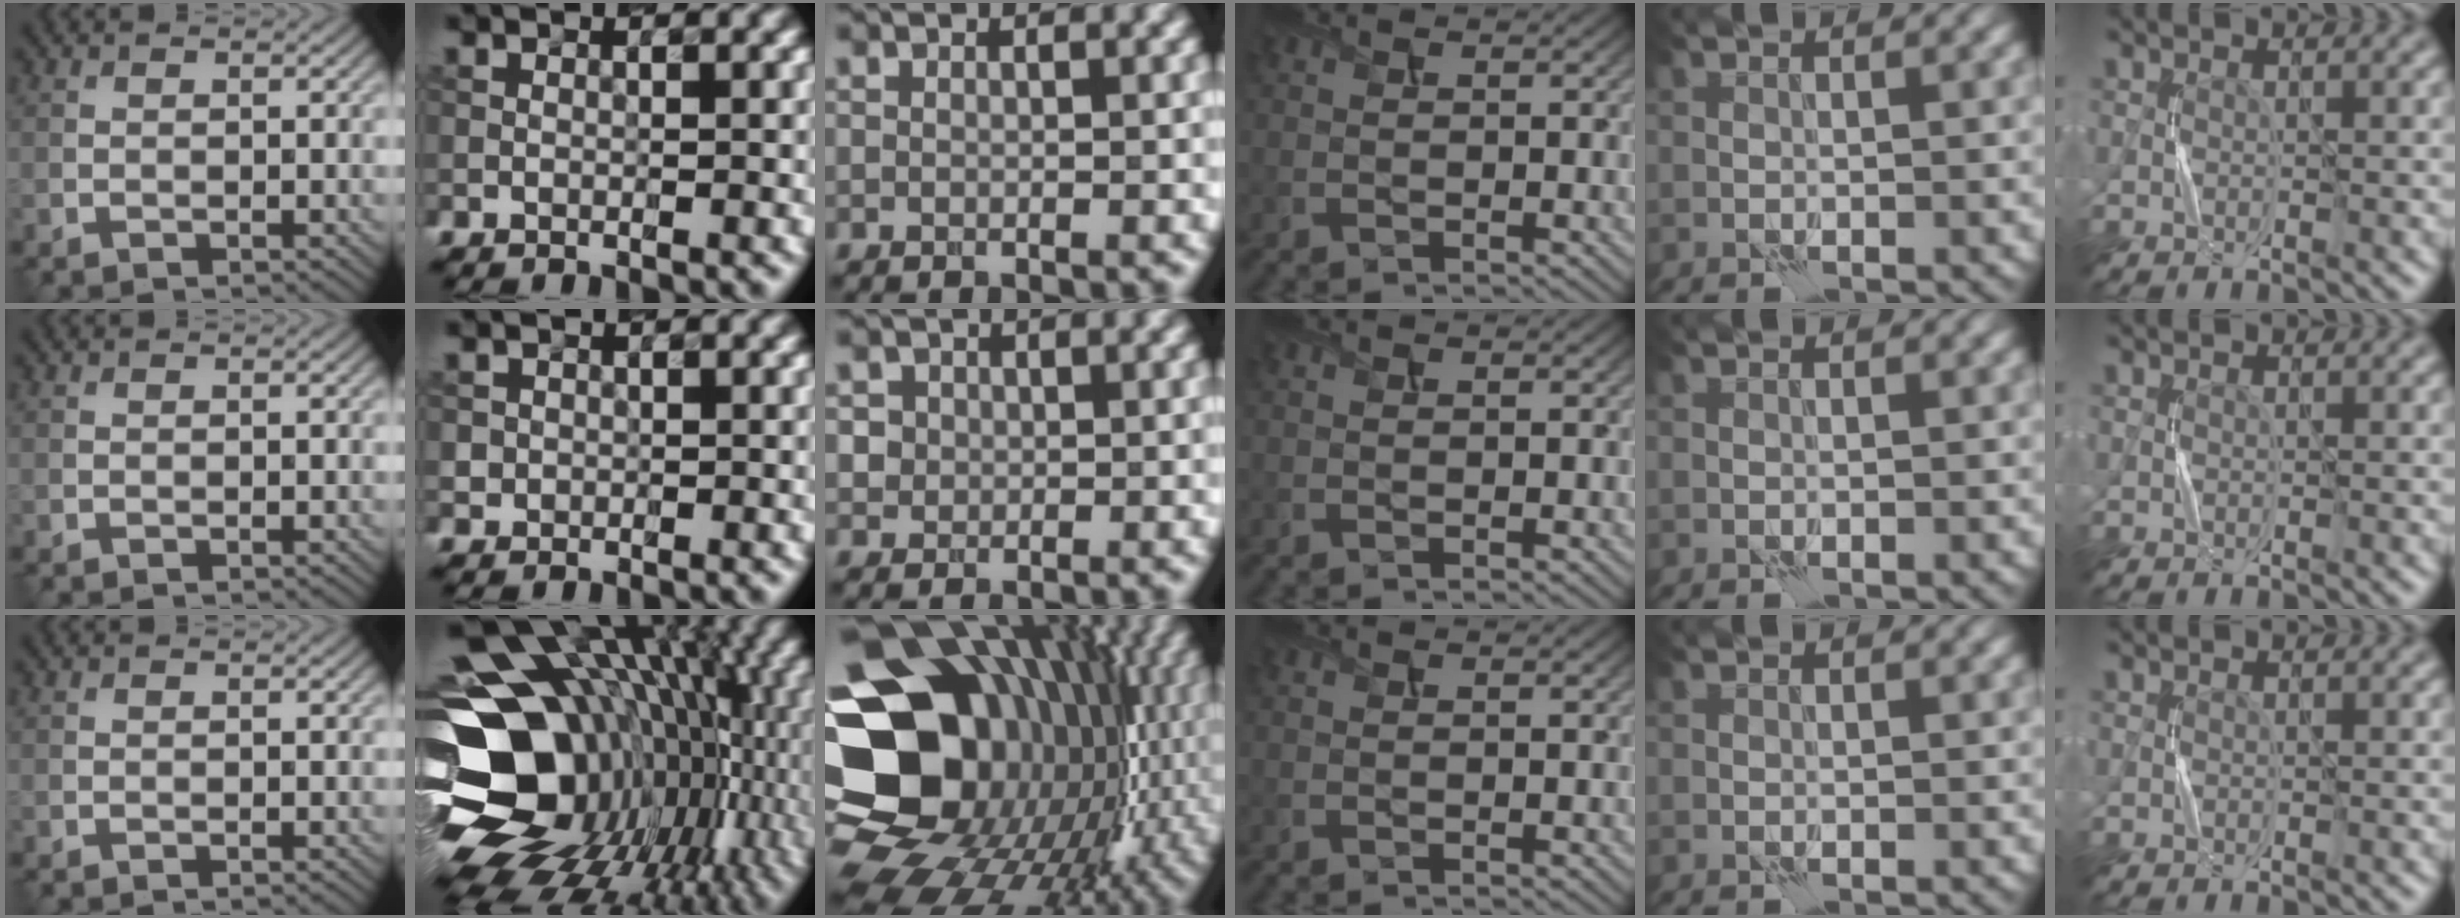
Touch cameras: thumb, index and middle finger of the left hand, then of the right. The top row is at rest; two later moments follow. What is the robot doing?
{"motion": "press", "object": "button"}